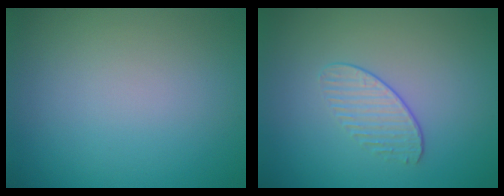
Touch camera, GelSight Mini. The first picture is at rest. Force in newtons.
{"total": 1.6, "press": 1.1, "slide": 1.2}